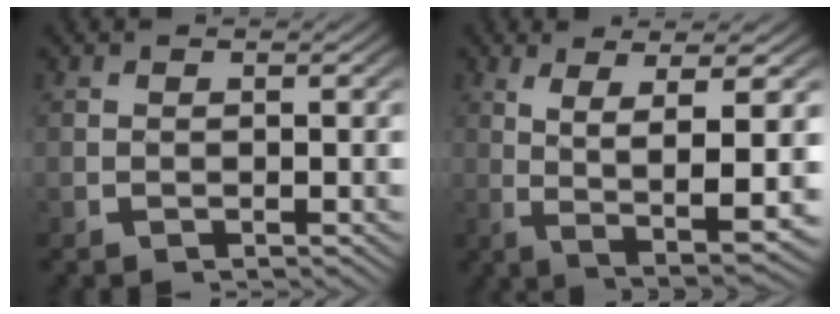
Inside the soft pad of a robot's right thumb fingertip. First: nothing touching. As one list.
[{"total": 8.8, "force": [-0.1, 2.8, 8.3], "torque": [-0.149, -0.020, 0.018]}]